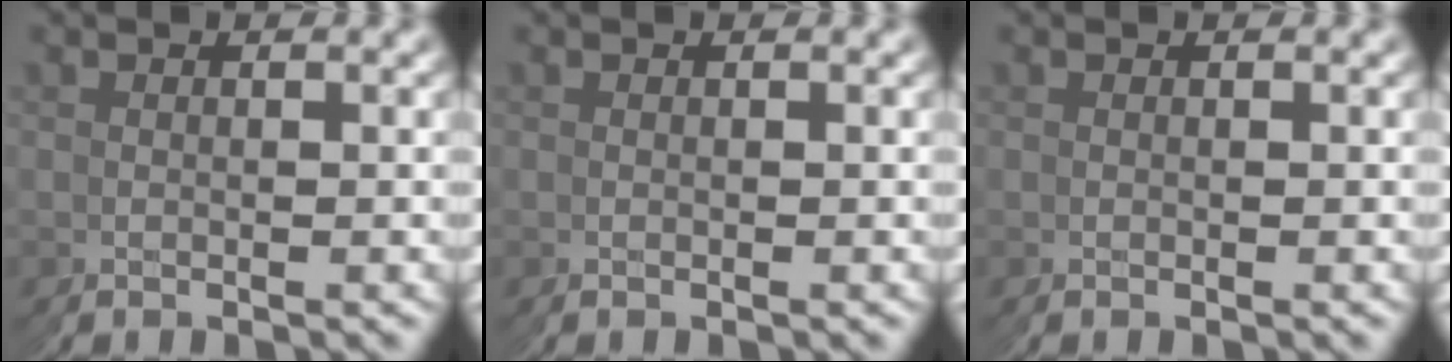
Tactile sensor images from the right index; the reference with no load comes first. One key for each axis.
{"total": 0.0}
{"total": 0.0}